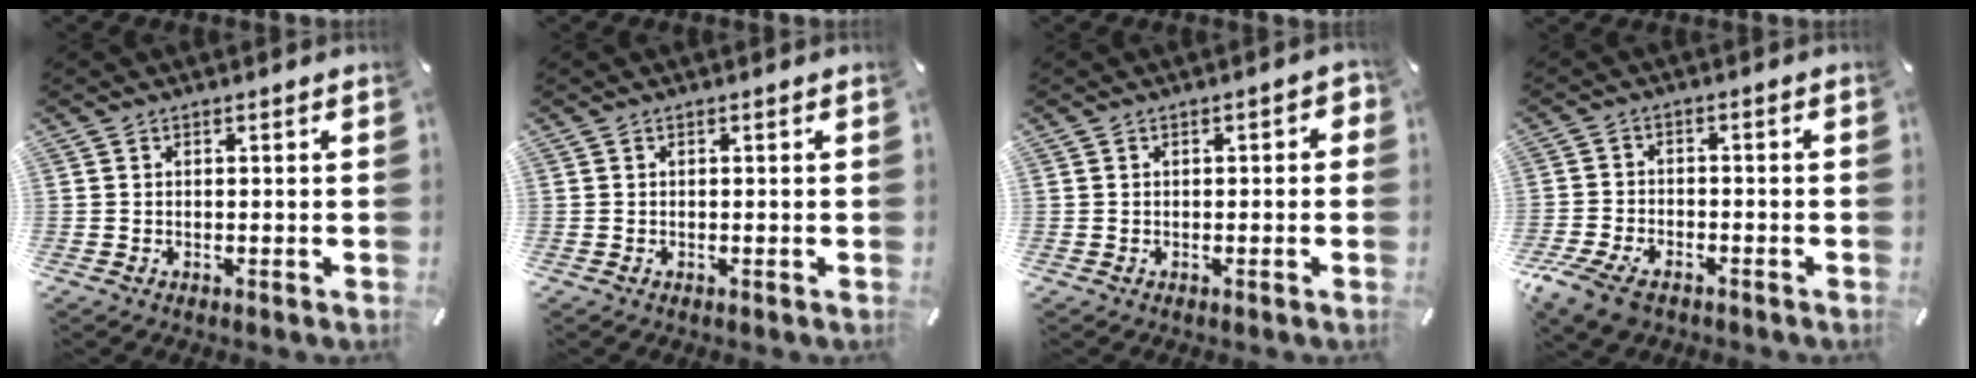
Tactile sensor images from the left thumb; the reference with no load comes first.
{"total": 0.0}
{"total": 2.2, "force": [-0.6, 1.2, 1.7], "torque": [-0.031, 0.007, -0.011]}
{"total": 7.4, "force": [-4.8, 4.0, 3.9], "torque": [-0.096, 0.013, -0.093]}